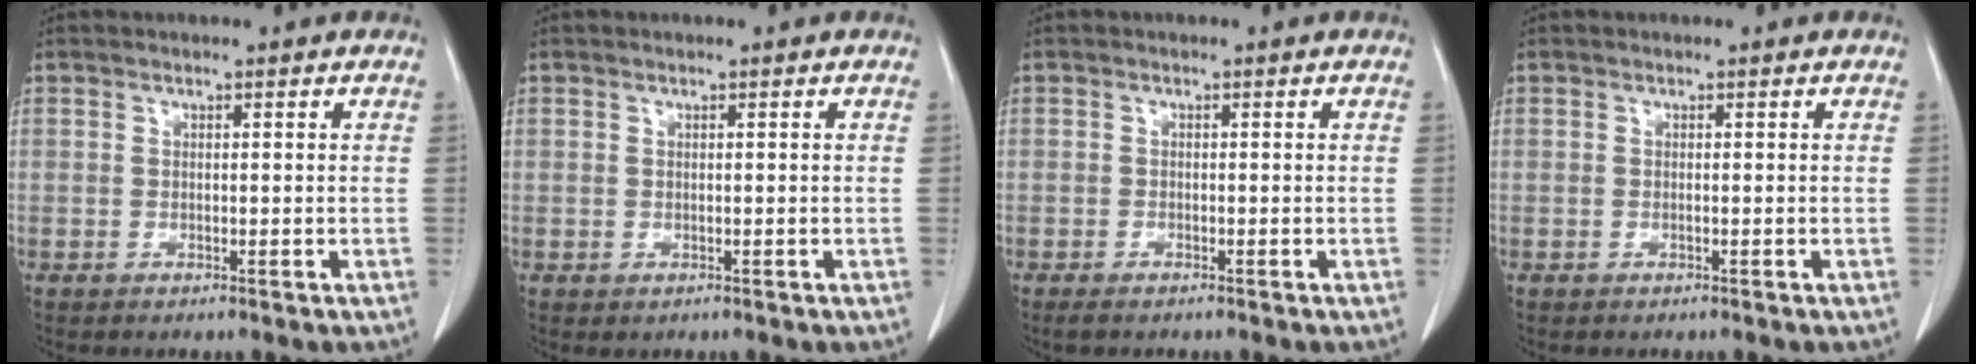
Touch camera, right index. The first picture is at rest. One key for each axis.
{"total": 0.6, "fx": 0.0, "fy": 0.6, "fz": 0.0, "tx": 0.002, "ty": 0.003, "tz": -0.001}
{"total": 1.4, "fx": -1.1, "fy": 0.4, "fz": 0.7, "tx": -0.017, "ty": -0.003, "tz": -0.015}
{"total": 0.0}